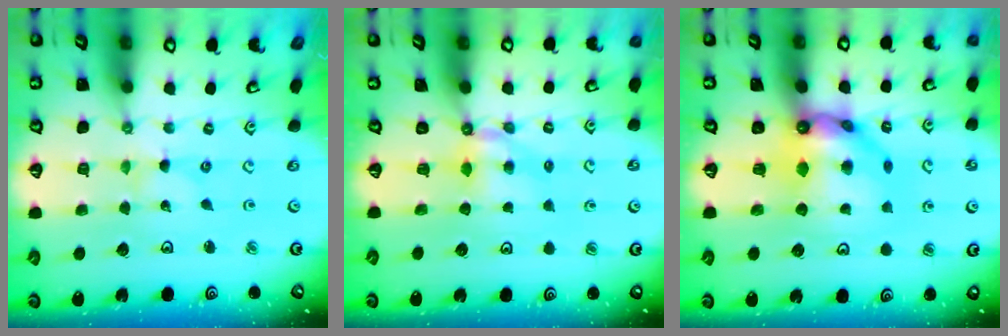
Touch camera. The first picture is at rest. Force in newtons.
{"total": 5.7, "press": 5.7, "slide": 0.4}
{"total": 11.2, "press": 11.1, "slide": 1.0}